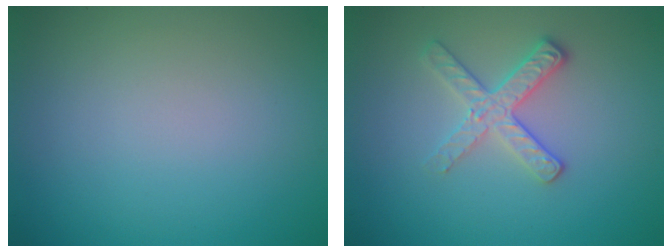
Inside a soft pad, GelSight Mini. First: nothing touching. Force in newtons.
{"total": 2.8, "press": 2.6, "slide": 1.0}